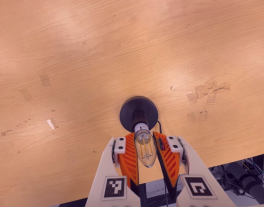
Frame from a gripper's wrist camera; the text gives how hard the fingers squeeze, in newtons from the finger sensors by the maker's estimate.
{"total": 14.0, "left": 13.7, "right": 14.2}